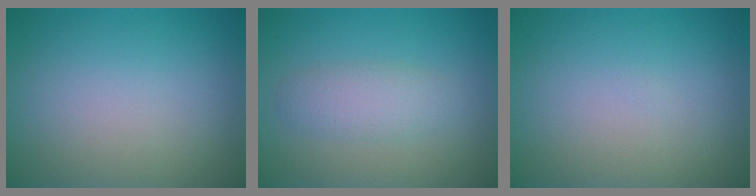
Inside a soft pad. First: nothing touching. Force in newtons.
{"total": 2.4, "press": 2.4, "slide": 0.2}
{"total": 0.0}